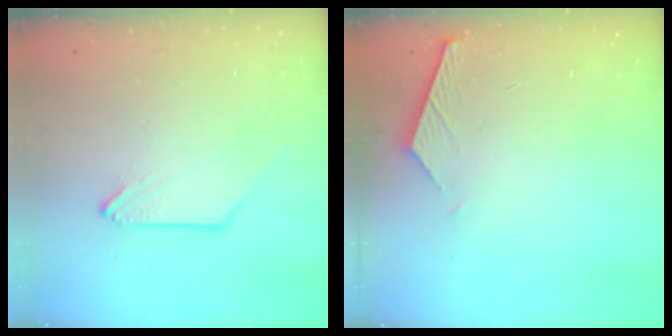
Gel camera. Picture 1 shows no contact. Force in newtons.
{"total": 4.0, "press": 4.0, "slide": 0.3}